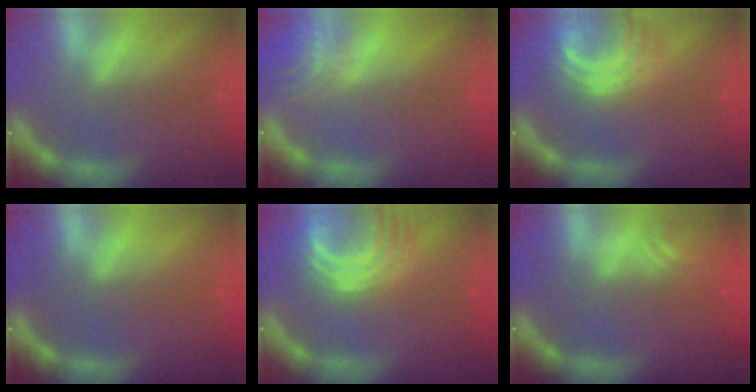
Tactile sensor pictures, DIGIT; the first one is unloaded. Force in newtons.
{"total": 3.0}
{"total": 6.0}
{"total": 0.0}
{"total": 8.1}
{"total": 3.5}